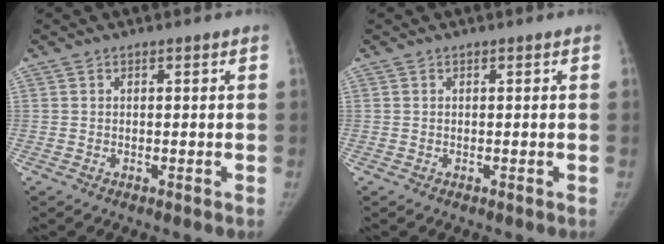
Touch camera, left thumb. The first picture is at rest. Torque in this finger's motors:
{"motor_torque": [0.15, -0.15, 0.15, -0.10, 0.01]}